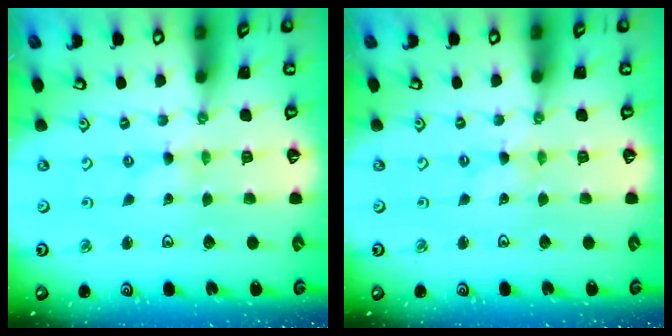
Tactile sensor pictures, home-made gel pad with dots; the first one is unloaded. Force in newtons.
{"total": 0.0}